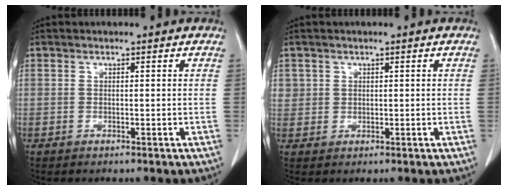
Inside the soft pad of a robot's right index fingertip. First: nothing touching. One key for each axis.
{"total": 3.9, "fx": 1.0, "fy": 3.7, "fz": 1.1, "tx": -0.037, "ty": 0.017, "tz": 0.029}